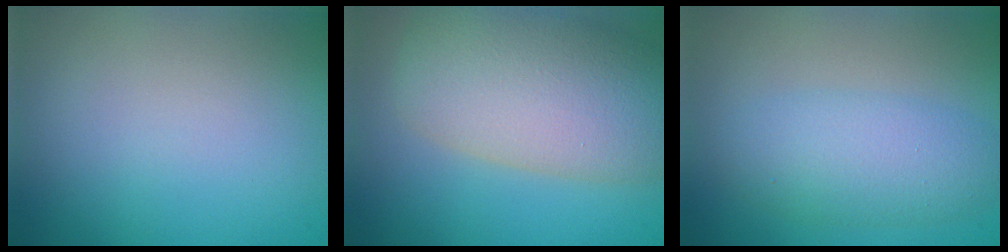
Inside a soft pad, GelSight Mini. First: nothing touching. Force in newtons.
{"total": 9.6, "press": 9.6, "slide": 0.7}
{"total": 4.3, "press": 4.3, "slide": 0.1}